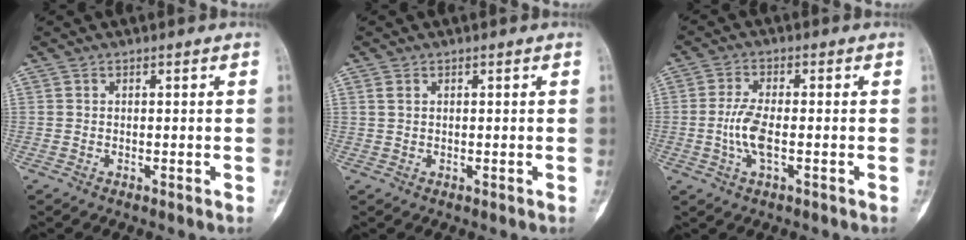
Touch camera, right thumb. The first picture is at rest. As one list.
[{"total": 1.1, "force": [0.5, 0.7, 0.6], "torque": [-0.014, 0.005, 0.014]}, {"total": 5.8, "force": [-1.0, 2.2, 5.3], "torque": [-0.120, 0.006, -0.021]}]